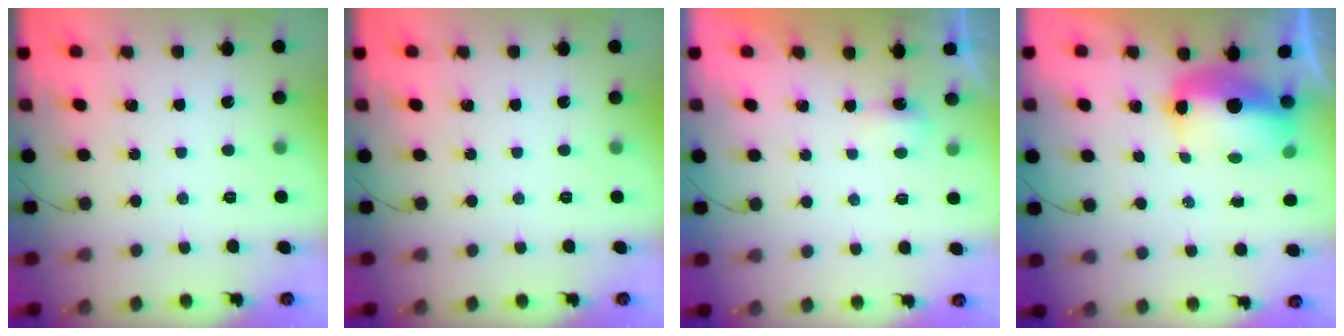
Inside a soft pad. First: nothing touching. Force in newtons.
{"total": 0.0}
{"total": 2.9, "press": 2.8, "slide": 0.6}
{"total": 8.2, "press": 8.0, "slide": 1.8}